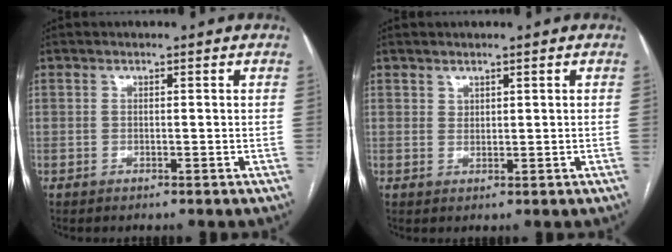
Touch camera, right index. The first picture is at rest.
{"total": 1.0, "force": [0.9, 0.5, 0.1], "torque": [0.005, -0.004, 0.017]}